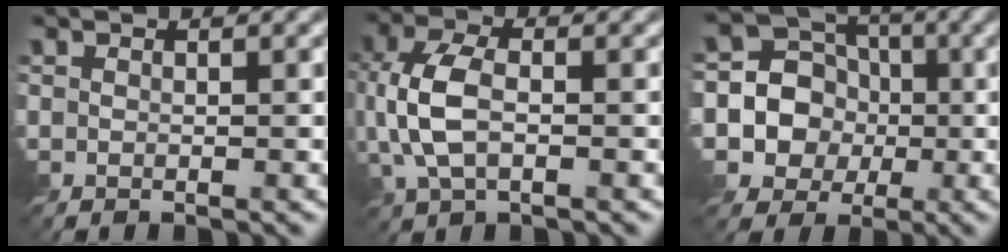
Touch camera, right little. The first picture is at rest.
{"total": 5.9, "force": [-0.5, 3.4, 4.8], "torque": [-0.121, 0.002, -0.014]}
{"total": 11.3, "force": [-2.0, 10.6, 3.3], "torque": [-0.093, 0.012, -0.056]}